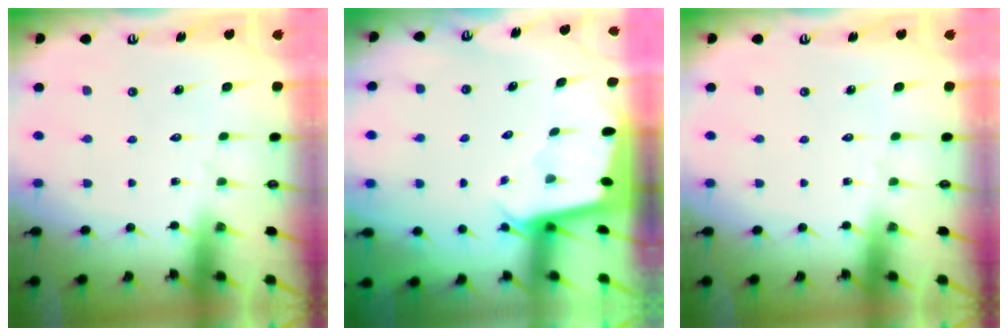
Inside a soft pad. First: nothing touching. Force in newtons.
{"total": 1.9, "press": 1.9, "slide": 0.1}
{"total": 0.0}